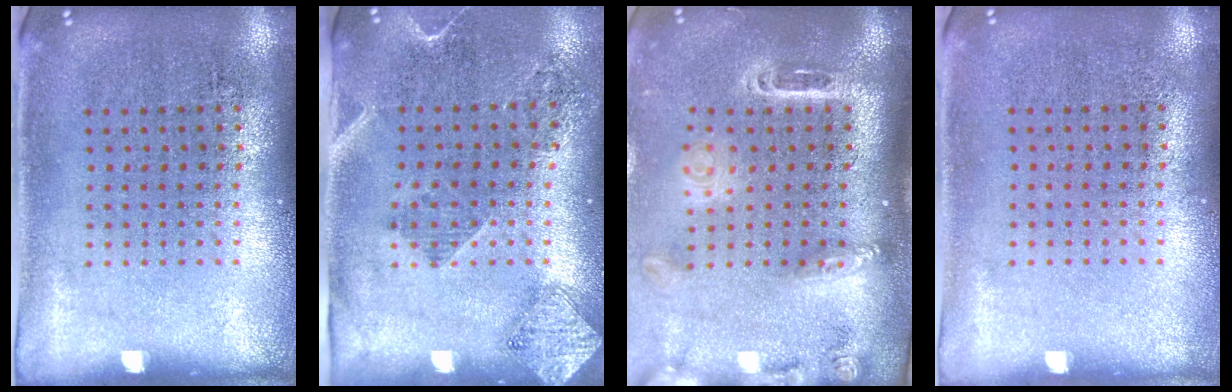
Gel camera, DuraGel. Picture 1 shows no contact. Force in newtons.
{"total": 1.7, "press": 1.4, "slide": 1.0}
{"total": 2.7, "press": 1.9, "slide": 1.8}
{"total": 0.0}